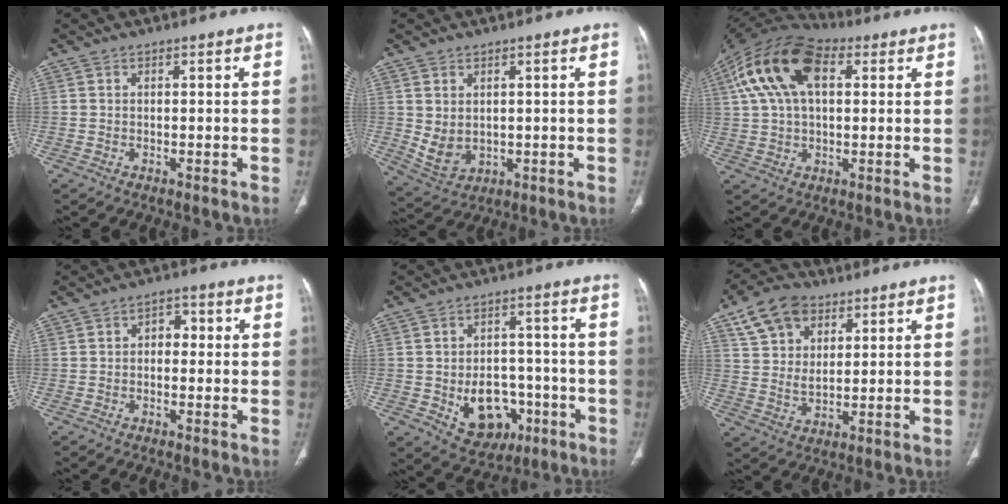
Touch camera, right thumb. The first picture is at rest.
{"total": 5.7, "force": [0.6, 4.2, 3.9], "torque": [-0.069, -0.009, 0.035]}
{"total": 17.2, "force": [5.5, 9.6, 13.1], "torque": [-0.245, 0.028, 0.091]}
{"total": 3.4, "force": [0.1, 2.3, 2.5], "torque": [-0.018, 0.013, -0.007]}
{"total": 12.0, "force": [-3.8, 8.8, 7.1], "torque": [-0.066, 0.024, -0.041]}
{"total": 10.9, "force": [5.7, 7.1, 6.0], "torque": [-0.092, -0.011, 0.108]}